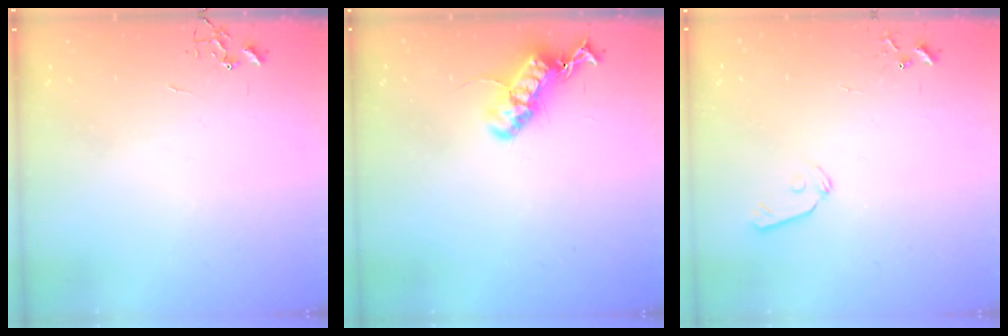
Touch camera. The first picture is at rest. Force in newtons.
{"total": 16.7, "press": 16.6, "slide": 1.2}
{"total": 7.3, "press": 7.3, "slide": 0.7}